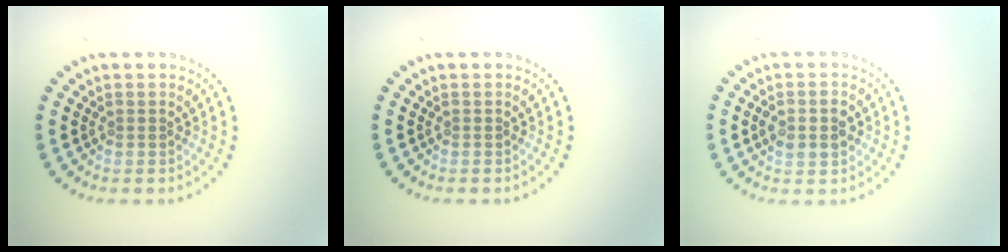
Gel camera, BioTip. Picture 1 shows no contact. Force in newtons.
{"total": 0.0}
{"total": 2.7, "press": 2.7, "slide": 0.1}